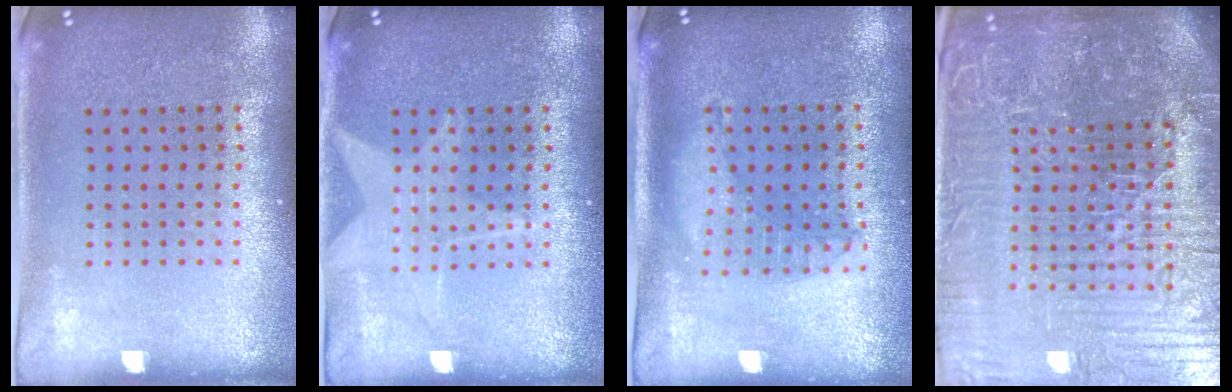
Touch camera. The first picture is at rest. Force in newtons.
{"total": 1.9, "press": 1.9, "slide": 0.2}
{"total": 1.2, "press": 1.2, "slide": 0.3}
{"total": 7.7, "press": 6.8, "slide": 3.7}